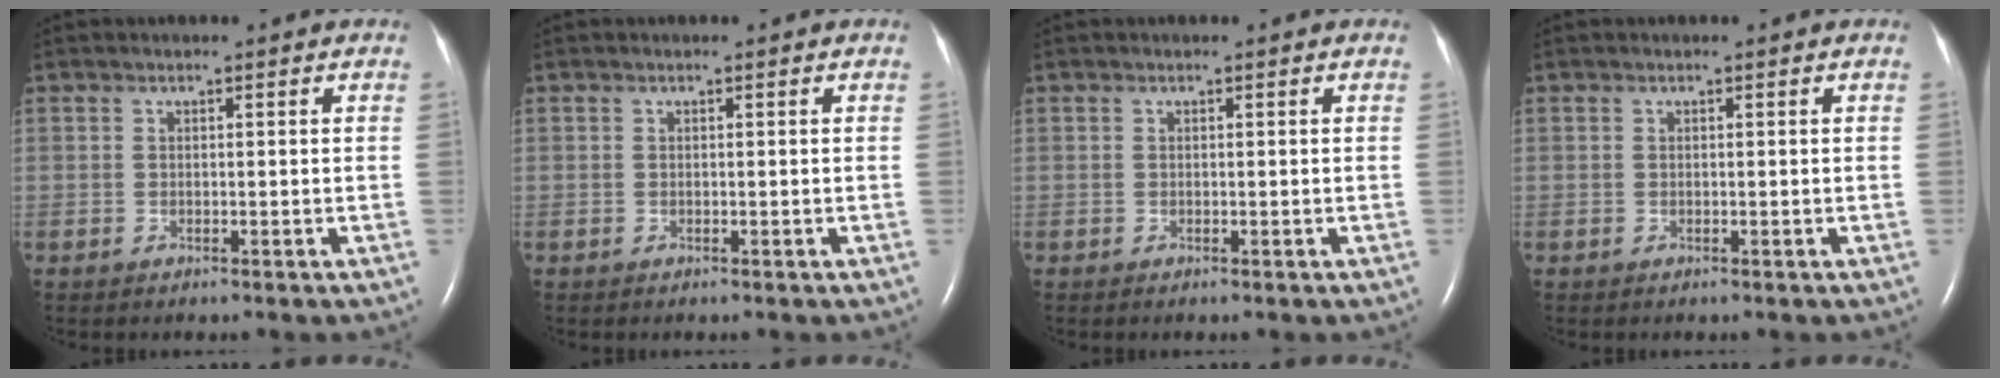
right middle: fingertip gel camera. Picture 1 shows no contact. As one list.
[{"total": 0.0}, {"total": 0.0}, {"total": 0.0}]